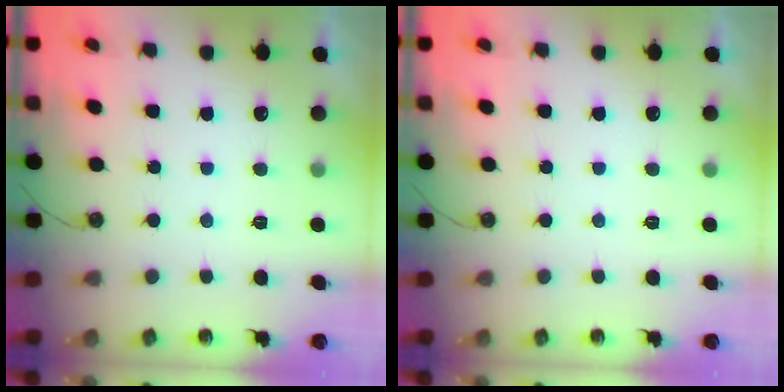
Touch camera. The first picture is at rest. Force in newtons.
{"total": 0.0}